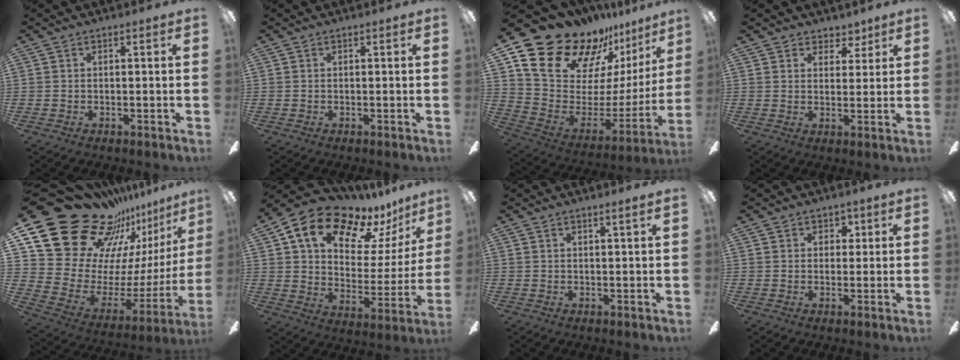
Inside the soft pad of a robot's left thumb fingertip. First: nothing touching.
{"total": 0.0}
{"total": 23.3, "force": [18.6, 11.4, 8.2], "torque": [-0.145, -0.136, 0.351]}
{"total": 4.7, "force": [3.6, 3.1, 0.3], "torque": [0.004, -0.017, 0.064]}
{"total": 26.2, "force": [19.9, 14.1, 9.6], "torque": [-0.151, -0.169, 0.398]}
{"total": 17.2, "force": [12.6, 8.6, 7.9], "torque": [-0.138, -0.086, 0.218]}
{"total": 1.4, "force": [1.1, -0.3, 0.7], "torque": [-0.014, -0.003, 0.021]}
{"total": 2.6, "force": [1.2, 2.3, 0.6], "torque": [0.000, 0.002, 0.018]}